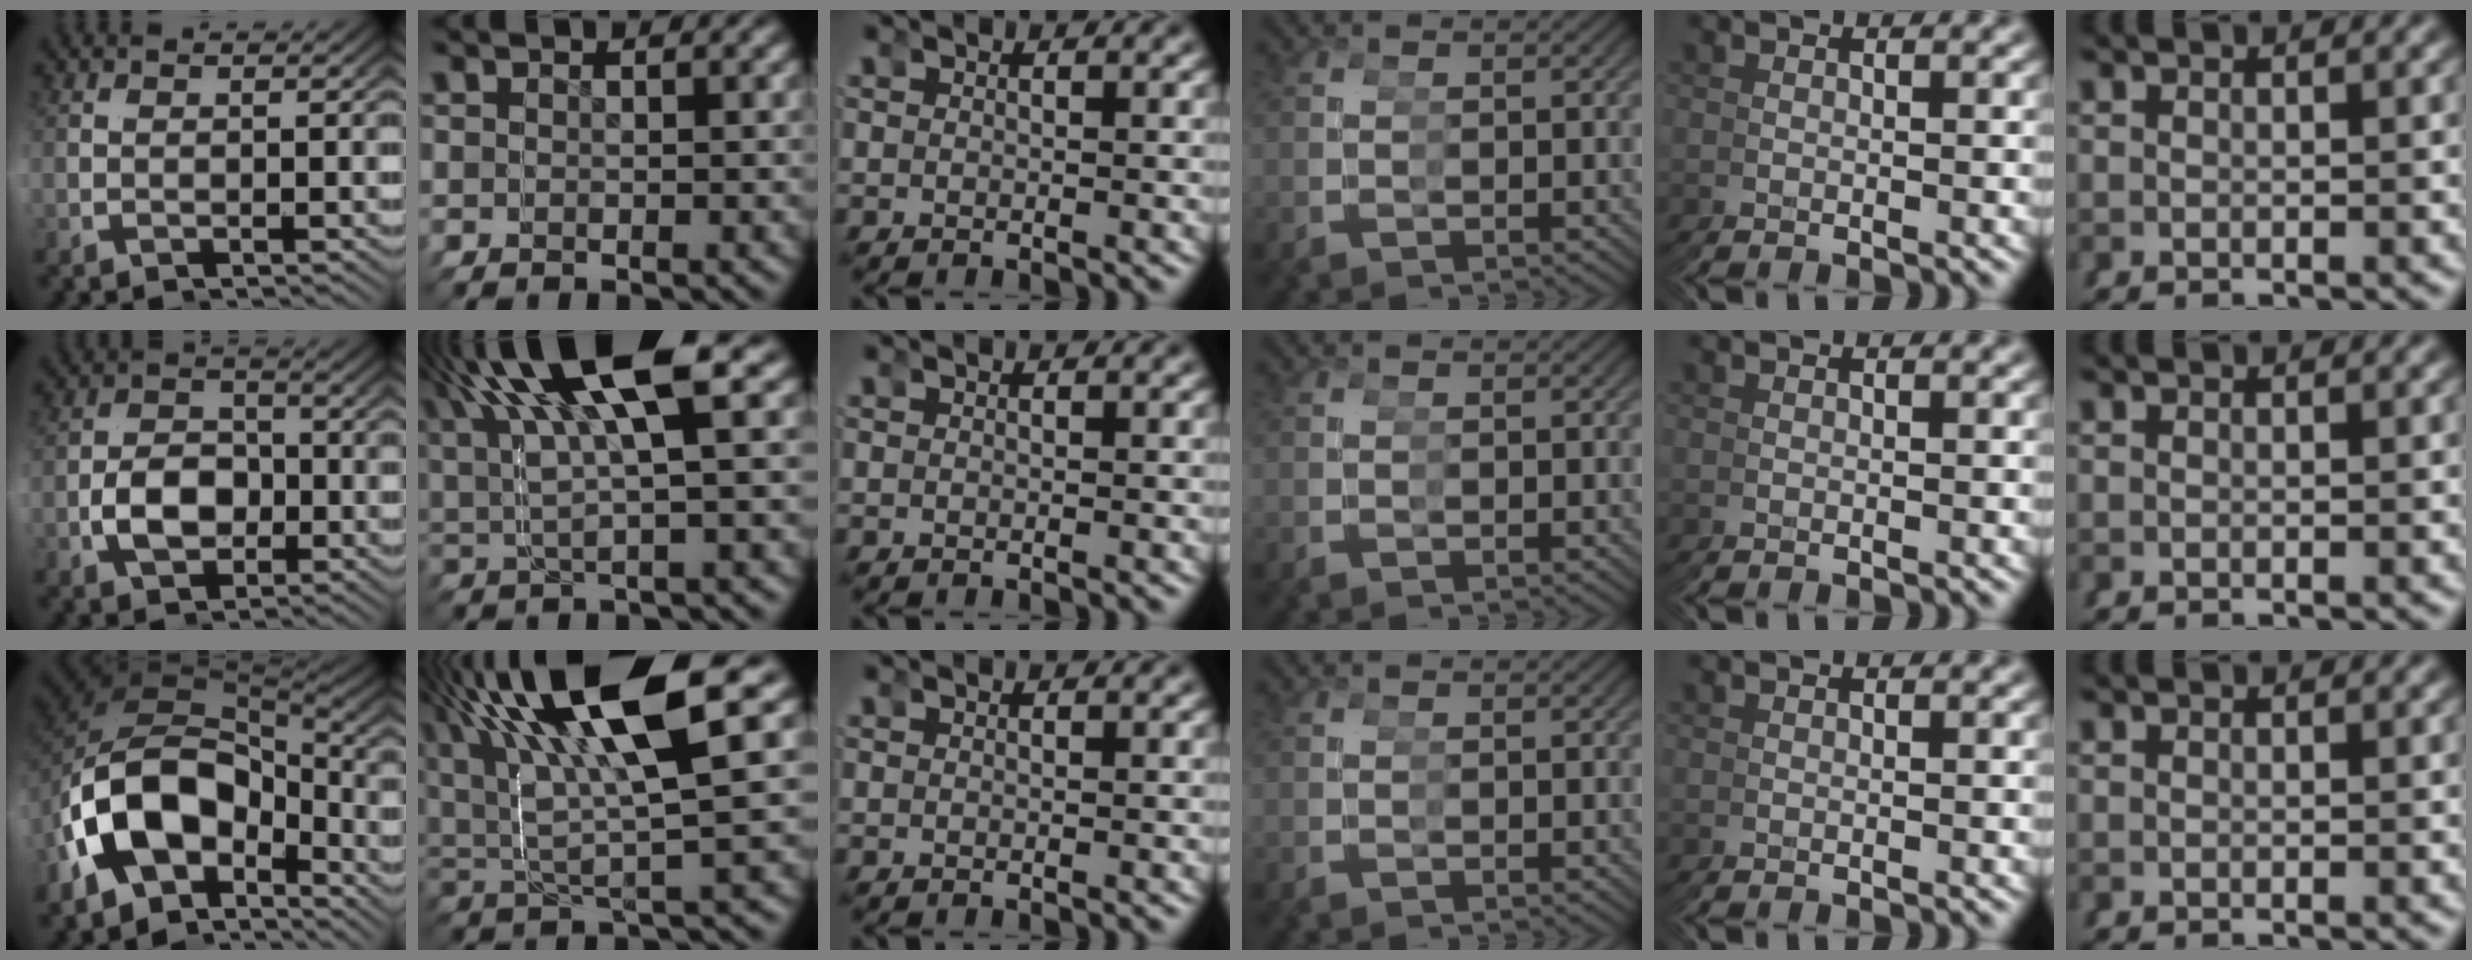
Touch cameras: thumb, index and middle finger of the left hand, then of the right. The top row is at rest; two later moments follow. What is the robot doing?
{"motion": "grasp_and_lifting", "object": "toy banana"}